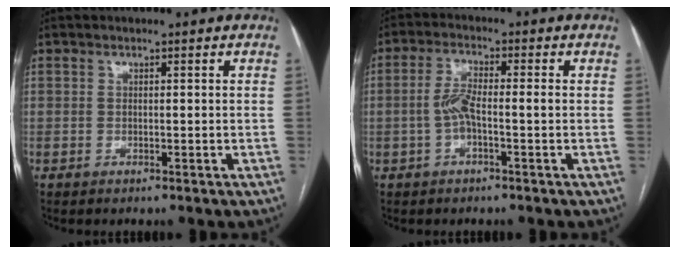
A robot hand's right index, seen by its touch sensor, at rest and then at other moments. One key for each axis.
{"total": 4.5, "fx": -0.8, "fy": 1.0, "fz": 4.3, "tx": -0.092, "ty": 0.015, "tz": -0.014}